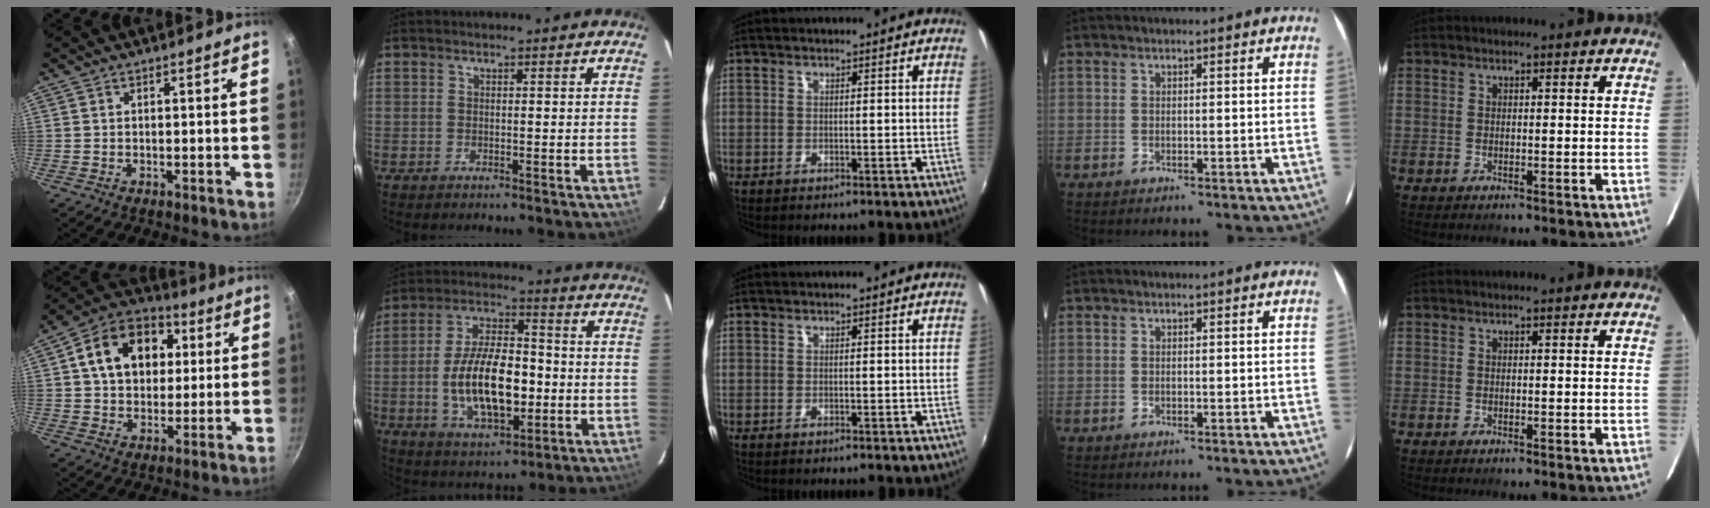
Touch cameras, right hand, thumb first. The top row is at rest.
{"thumb": {"total": 16.6, "force": [4.1, 12.2, 10.5], "torque": [-0.145, 0.021, 0.054]}, "index": {"total": 16.7, "force": [-2.9, 7.8, 14.5], "torque": [-0.276, 0.007, -0.041]}}